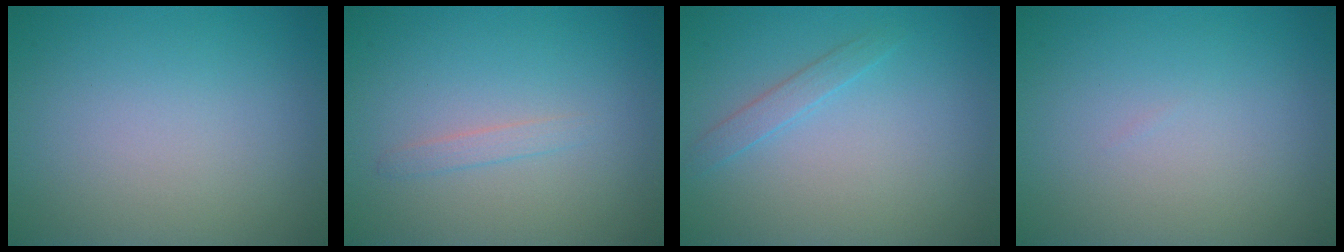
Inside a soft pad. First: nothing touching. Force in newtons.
{"total": 0.9, "press": 0.9, "slide": 0.1}
{"total": 1.3, "press": 1.3, "slide": 0.0}
{"total": 0.0}